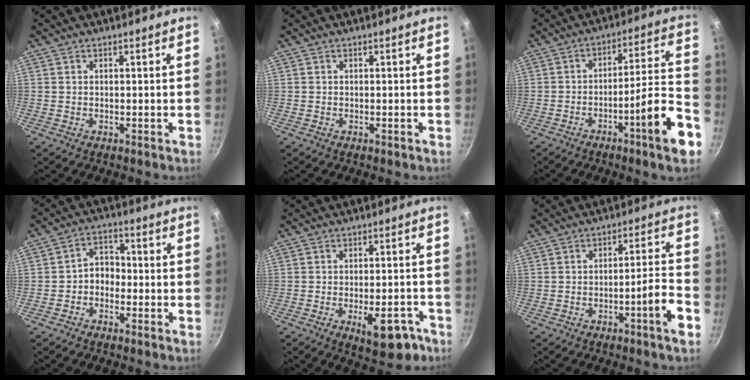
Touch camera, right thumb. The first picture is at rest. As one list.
[{"total": 0.0}, {"total": 14.0, "force": [-6.8, 1.4, 12.1], "torque": [-0.162, 0.050, -0.104]}, {"total": 4.7, "force": [-1.5, 3.6, 2.6], "torque": [-0.016, 0.029, -0.036]}, {"total": 9.4, "force": [-4.5, 4.0, 7.2], "torque": [-0.065, 0.024, -0.050]}, {"total": 7.2, "force": [-3.6, 0.1, 6.3], "torque": [-0.094, 0.034, -0.050]}]